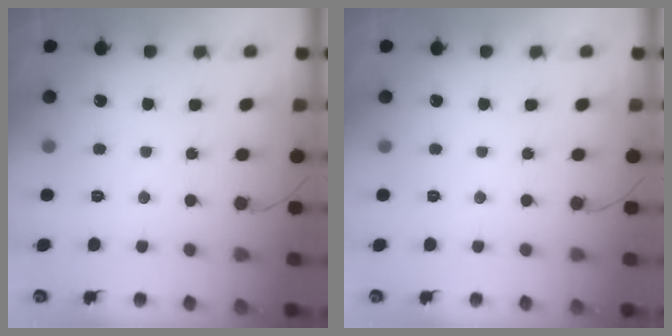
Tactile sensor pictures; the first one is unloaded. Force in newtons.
{"total": 0.0}